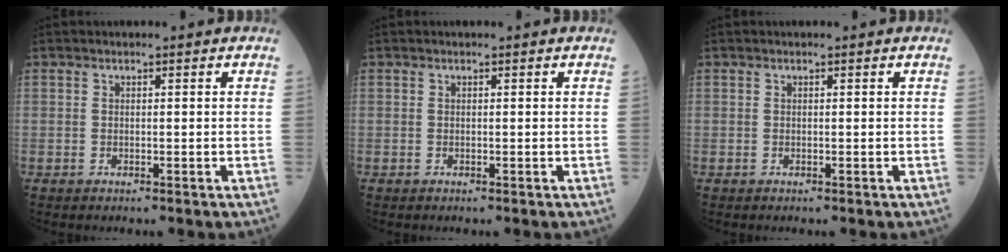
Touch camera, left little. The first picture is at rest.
{"total": 0.0}
{"total": 0.0}